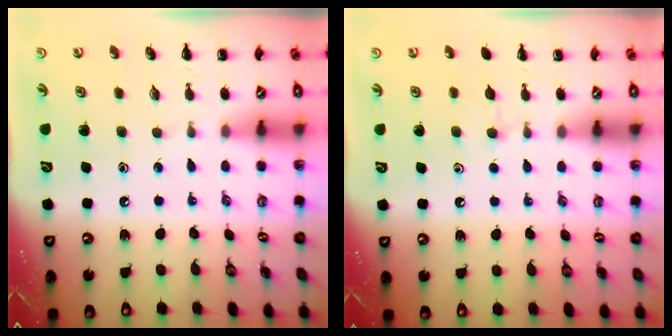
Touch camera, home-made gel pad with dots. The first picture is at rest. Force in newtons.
{"total": 4.2, "press": 3.9, "slide": 1.5}